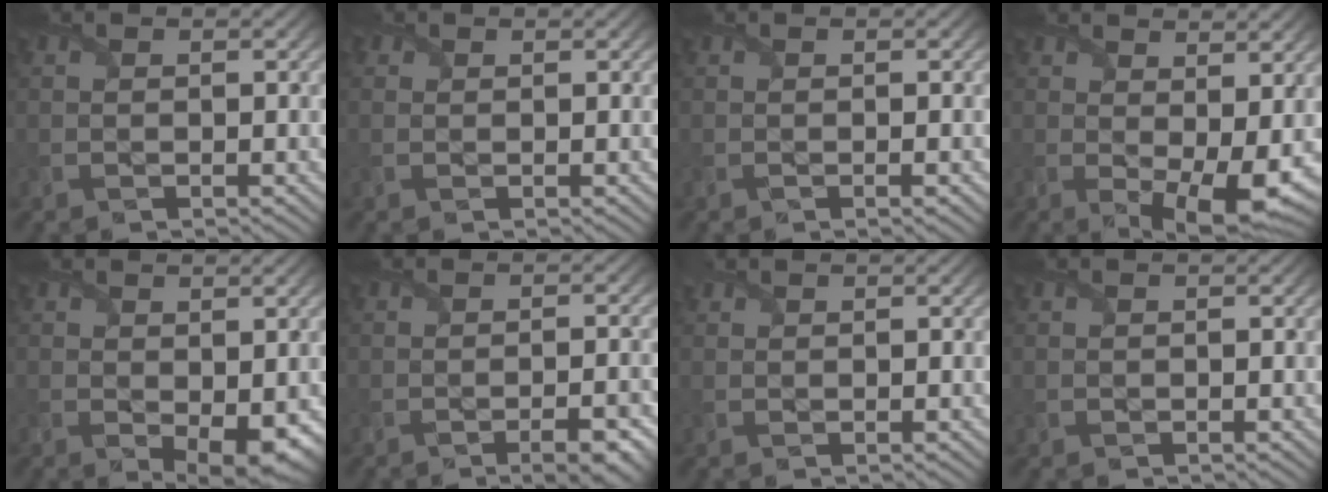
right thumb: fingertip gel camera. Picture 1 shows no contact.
{"total": 0.7, "force": [0.4, 0.5, 0.1], "torque": [-0.002, -0.005, 0.003]}
{"total": 0.7, "force": [-0.4, 0.0, 0.5], "torque": [-0.012, -0.006, -0.008]}
{"total": 6.7, "force": [0.4, 3.2, 6.0], "torque": [-0.106, -0.025, 0.019]}
{"total": 4.4, "force": [-0.5, 2.4, 3.7], "torque": [-0.063, -0.020, 0.004]}
{"total": 4.1, "force": [-2.3, 1.1, 3.2], "torque": [-0.047, -0.002, -0.027]}
{"total": 0.7, "force": [0.6, 0.3, 0.1], "torque": [-0.007, -0.001, 0.017]}
{"total": 0.0}